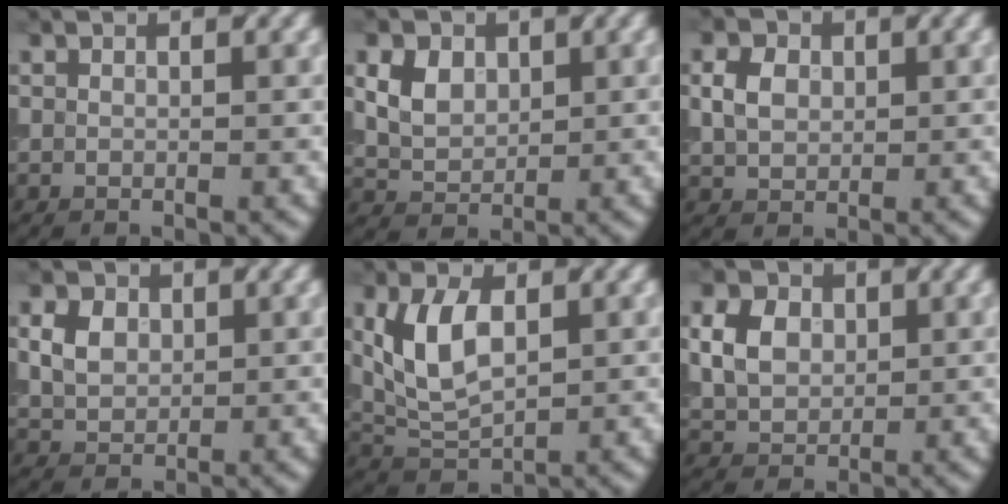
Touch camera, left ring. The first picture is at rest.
{"total": 4.7, "force": [1.7, 3.3, 2.9], "torque": [-0.069, 0.016, 0.035]}
{"total": 2.8, "force": [0.4, 2.1, 1.7], "torque": [-0.042, 0.008, 0.013]}
{"total": 3.1, "force": [0.8, 2.3, 1.9], "torque": [-0.045, 0.006, 0.017]}
{"total": 5.5, "force": [1.0, 3.1, 4.5], "torque": [-0.100, 0.009, 0.029]}
{"total": 4.3, "force": [0.9, 3.2, 2.7], "torque": [-0.066, 0.011, 0.021]}